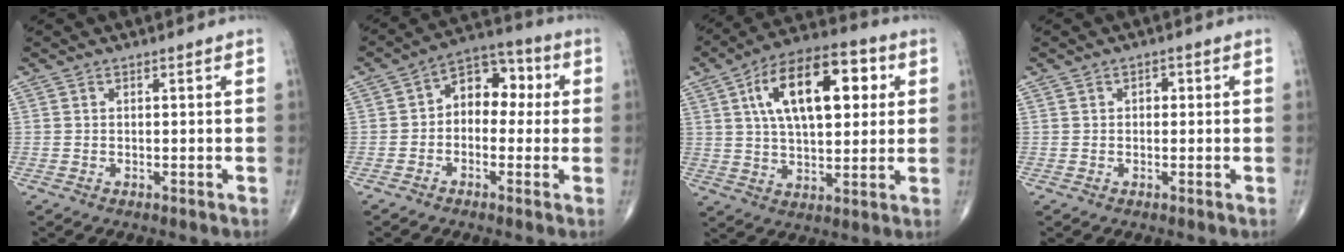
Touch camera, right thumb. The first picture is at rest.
{"total": 9.4, "force": [0.6, 6.5, 6.7], "torque": [-0.059, 0.037, -0.008]}
{"total": 19.0, "force": [5.4, 9.3, 15.7], "torque": [-0.231, 0.010, 0.083]}
{"total": 1.3, "force": [0.2, 1.0, 0.8], "torque": [-0.002, 0.003, -0.001]}